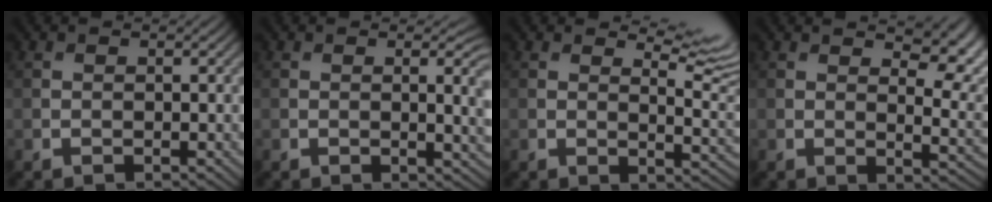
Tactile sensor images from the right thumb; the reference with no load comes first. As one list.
[{"total": 3.7, "force": [0.3, 1.0, 3.5], "torque": [-0.046, -0.004, 0.008]}, {"total": 6.3, "force": [4.4, 1.6, 4.2], "torque": [-0.066, 0.002, 0.068]}, {"total": 9.0, "force": [5.1, 3.1, 6.8], "torque": [-0.093, 0.004, 0.075]}]